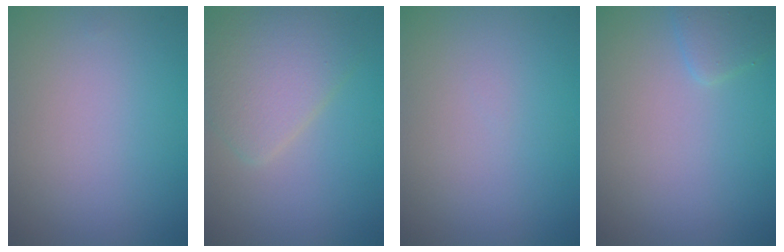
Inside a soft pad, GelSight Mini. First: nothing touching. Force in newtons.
{"total": 4.5, "press": 4.5, "slide": 0.2}
{"total": 0.0}
{"total": 1.5, "press": 1.5, "slide": 0.1}